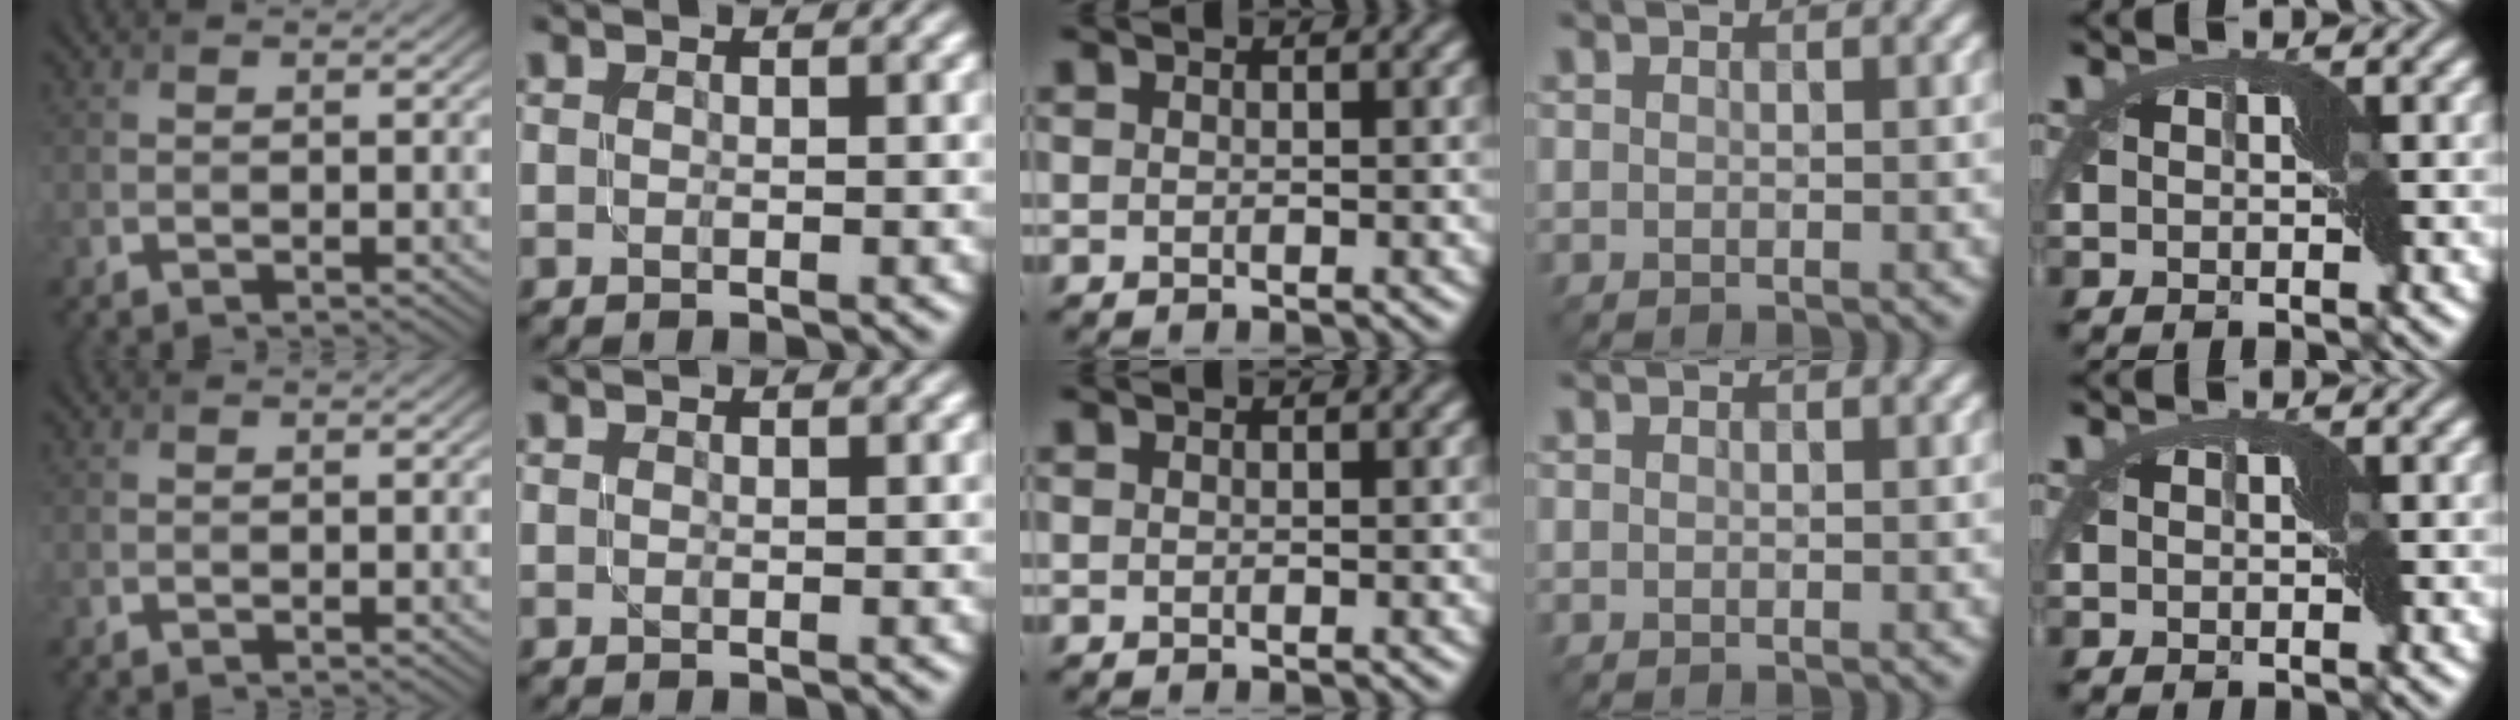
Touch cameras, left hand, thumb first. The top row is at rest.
{}